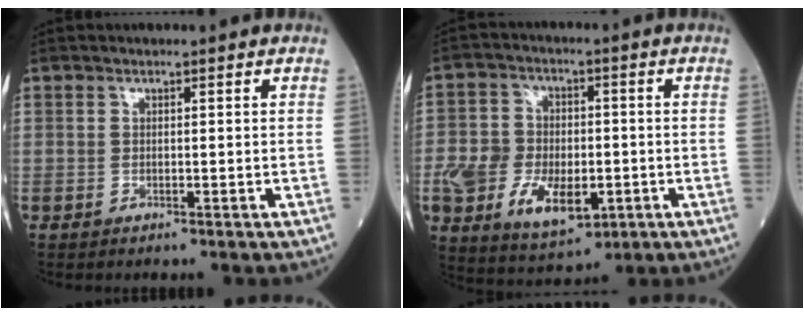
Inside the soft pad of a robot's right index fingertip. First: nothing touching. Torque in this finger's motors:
{"motor_torque": [0.48, -0.32, 0.26, 0.16]}